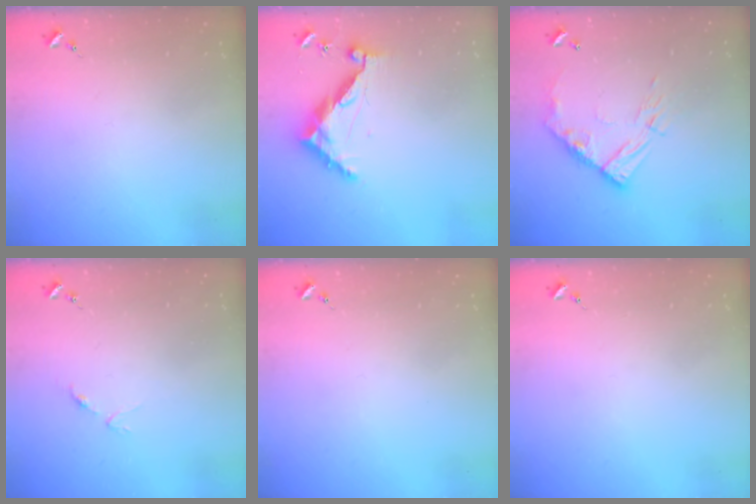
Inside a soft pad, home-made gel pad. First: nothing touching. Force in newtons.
{"total": 9.6, "press": 9.6, "slide": 0.8}
{"total": 12.9, "press": 12.9, "slide": 1.3}
{"total": 3.7, "press": 3.7, "slide": 0.3}
{"total": 0.0}
{"total": 0.0}